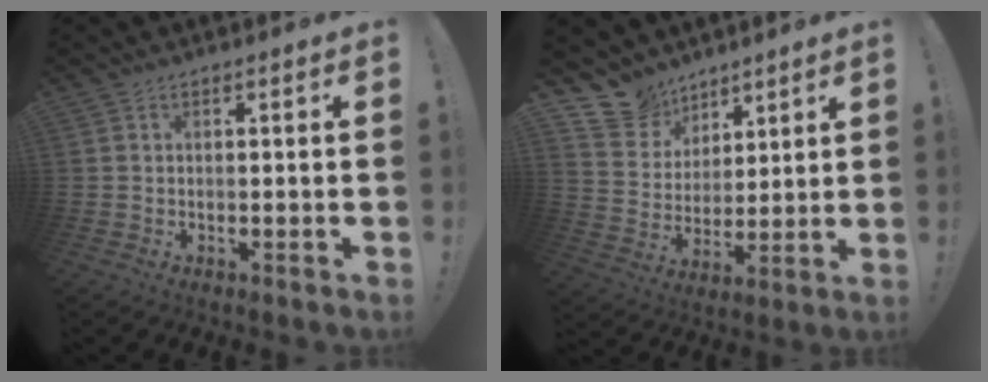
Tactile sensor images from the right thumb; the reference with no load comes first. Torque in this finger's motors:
{"motor_torque": [-0.34, 0.36, -0.59, 0.63, 0.07]}